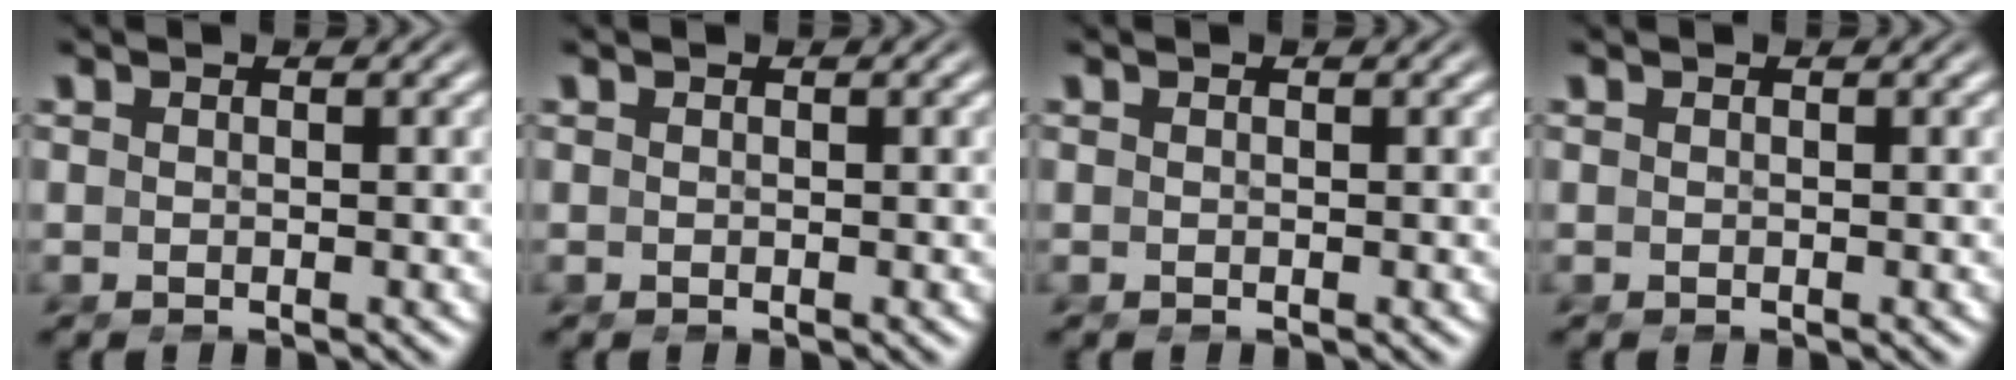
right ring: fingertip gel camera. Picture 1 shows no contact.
{"total": 0.0}
{"total": 0.0}
{"total": 0.0}